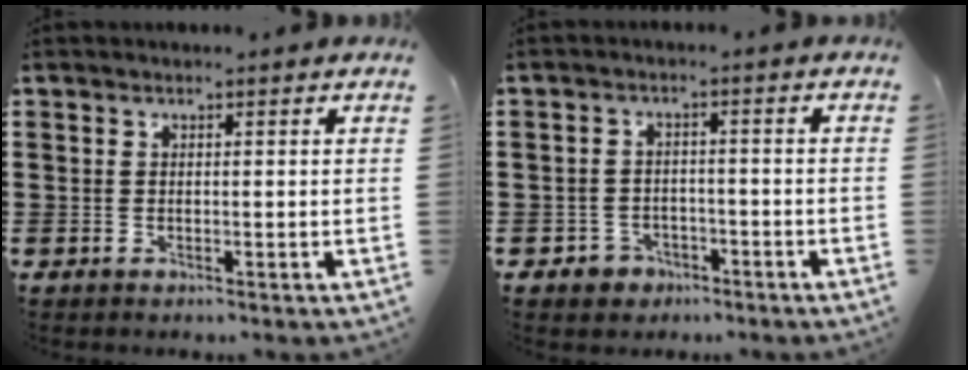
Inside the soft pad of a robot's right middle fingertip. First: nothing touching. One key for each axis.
{"total": 2.6, "fx": -2.1, "fy": 1.4, "fz": 0.2, "tx": -0.011, "ty": 0.003, "tz": -0.047}